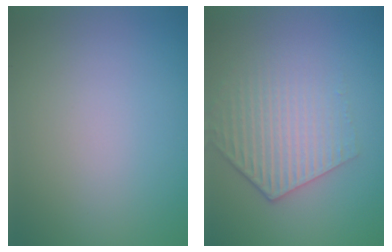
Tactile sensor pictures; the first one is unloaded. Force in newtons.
{"total": 4.2, "press": 3.2, "slide": 2.7}